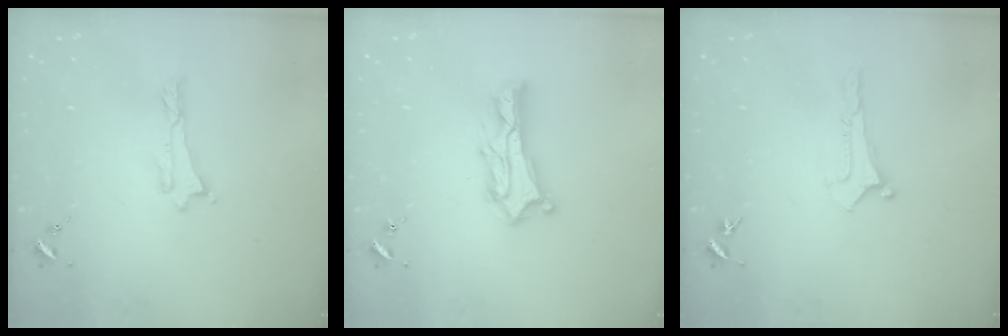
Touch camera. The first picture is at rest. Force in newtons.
{"total": 6.1, "press": 6.1, "slide": 0.5}
{"total": 0.0}